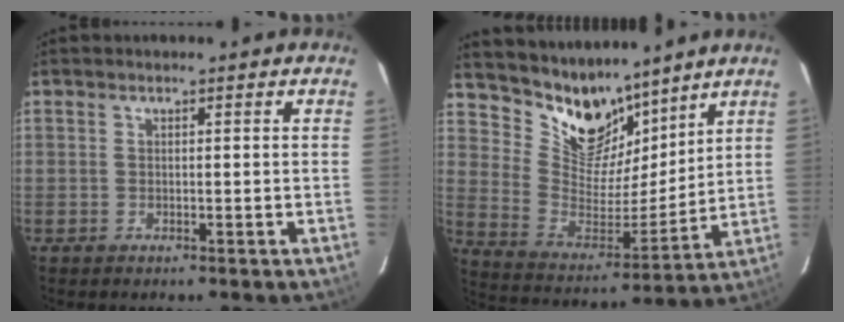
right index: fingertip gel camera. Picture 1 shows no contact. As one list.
[{"total": 15.0, "force": [11.8, 7.5, 5.5], "torque": [-0.119, -0.007, 0.224]}]